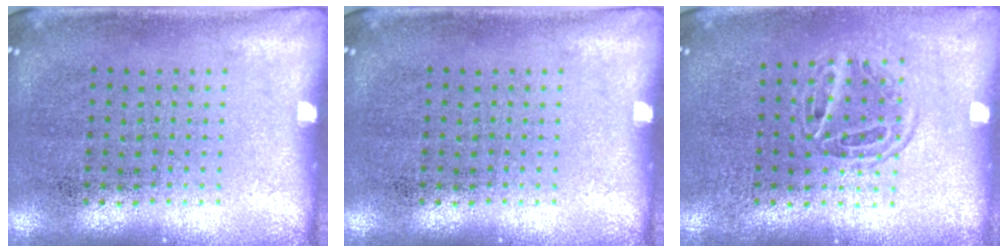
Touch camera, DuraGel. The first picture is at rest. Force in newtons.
{"total": 0.0}
{"total": 1.2, "press": 1.0, "slide": 0.6}